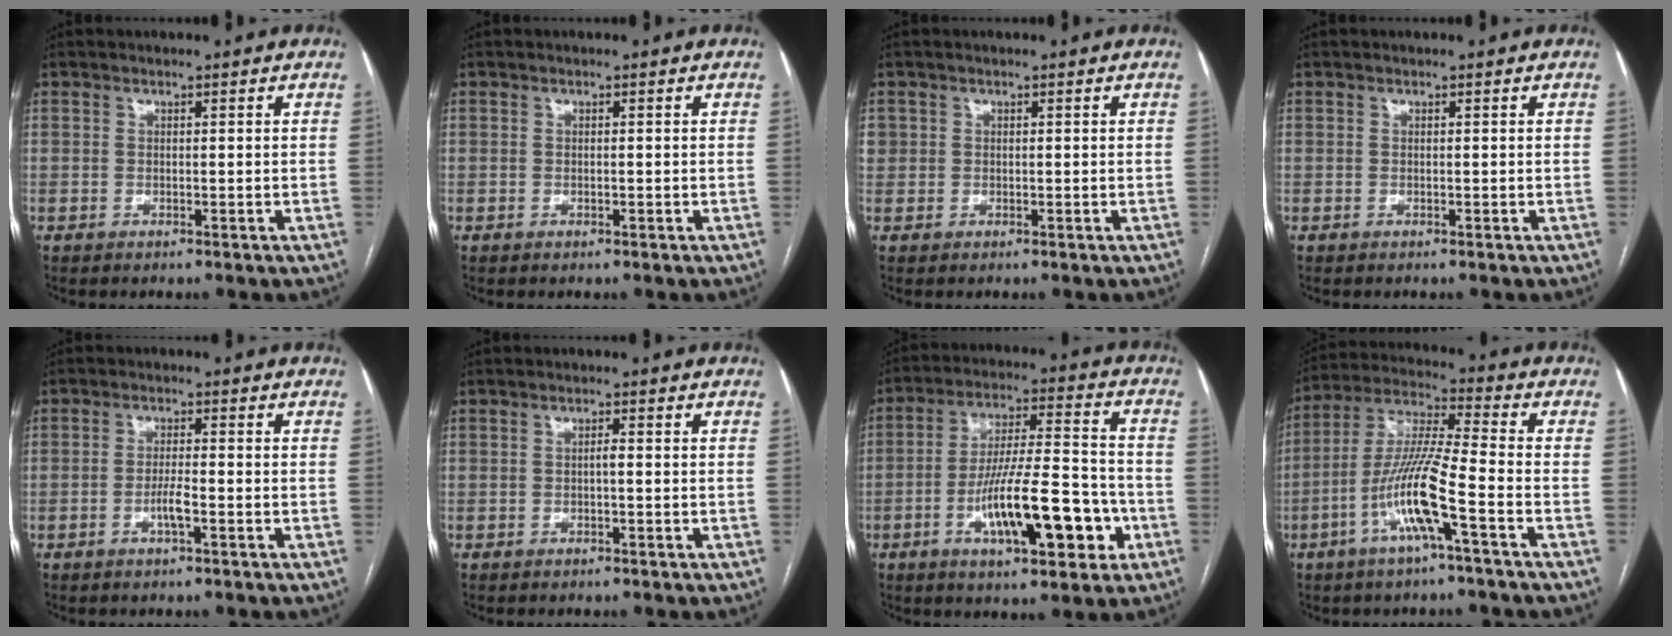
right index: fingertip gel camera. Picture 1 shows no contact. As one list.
[{"total": 0.0}, {"total": 2.2, "force": [0.5, 2.0, 0.5], "torque": [-0.010, 0.011, 0.012]}, {"total": 0.0}, {"total": 2.9, "force": [-1.2, 0.3, 2.6], "torque": [-0.052, -0.001, -0.023]}, {"total": 0.9, "force": [-0.2, 0.2, 0.9], "torque": [-0.015, 0.003, -0.004]}, {"total": 16.3, "force": [-5.6, 3.8, 14.8], "torque": [-0.248, 0.013, -0.085]}, {"total": 12.2, "force": [-4.8, 0.2, 11.2], "torque": [-0.230, 0.004, -0.096]}]